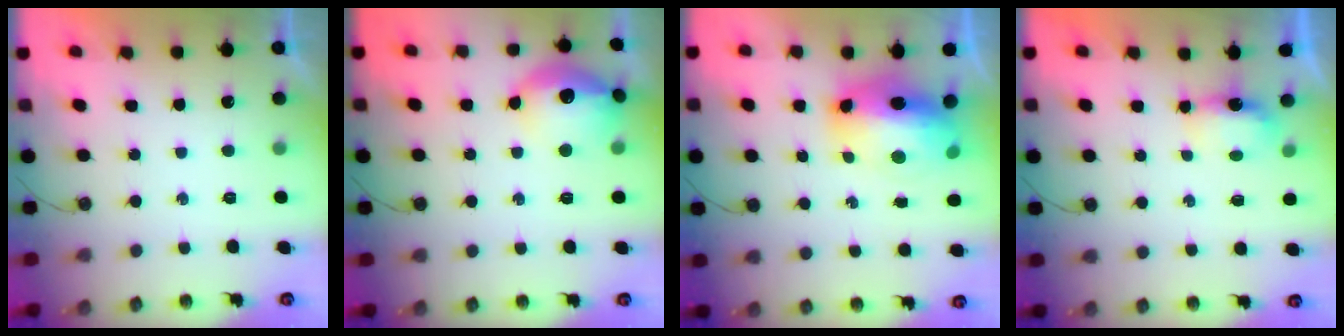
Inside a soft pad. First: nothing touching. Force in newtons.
{"total": 16.1, "press": 16.0, "slide": 1.1}
{"total": 14.4, "press": 14.3, "slide": 2.1}
{"total": 4.3, "press": 4.2, "slide": 0.7}